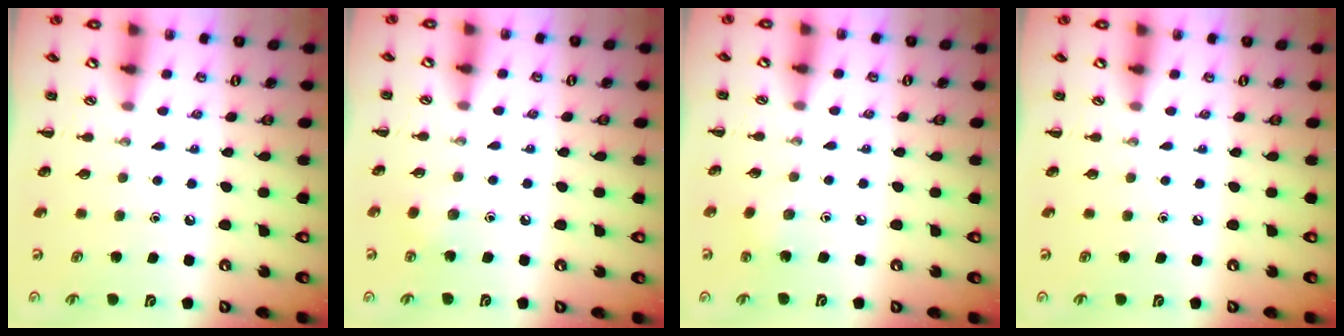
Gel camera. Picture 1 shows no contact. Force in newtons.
{"total": 4.5, "press": 4.4, "slide": 1.1}
{"total": 5.8, "press": 5.6, "slide": 1.6}
{"total": 0.0}